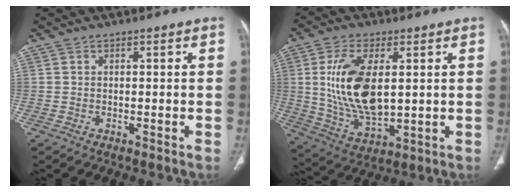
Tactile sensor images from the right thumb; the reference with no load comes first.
{"total": 15.6, "force": [2.3, 7.9, 13.2], "torque": [-0.256, -0.018, 0.055]}